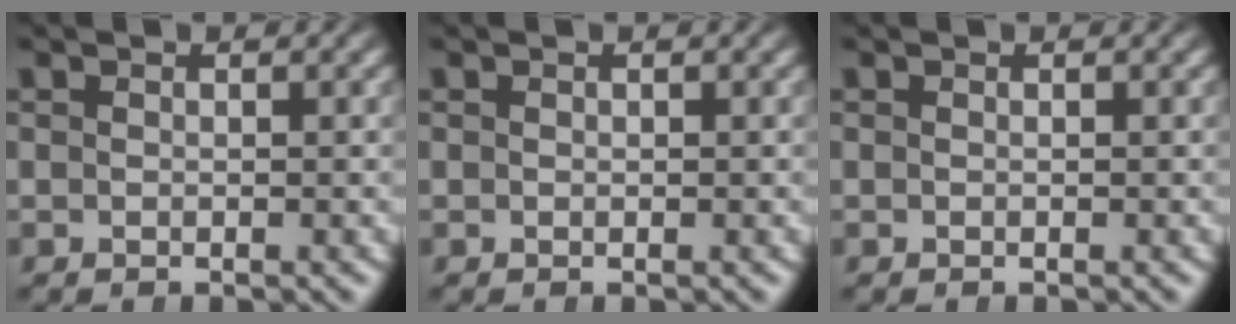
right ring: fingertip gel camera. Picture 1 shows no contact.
{"total": 0.0}
{"total": 0.0}